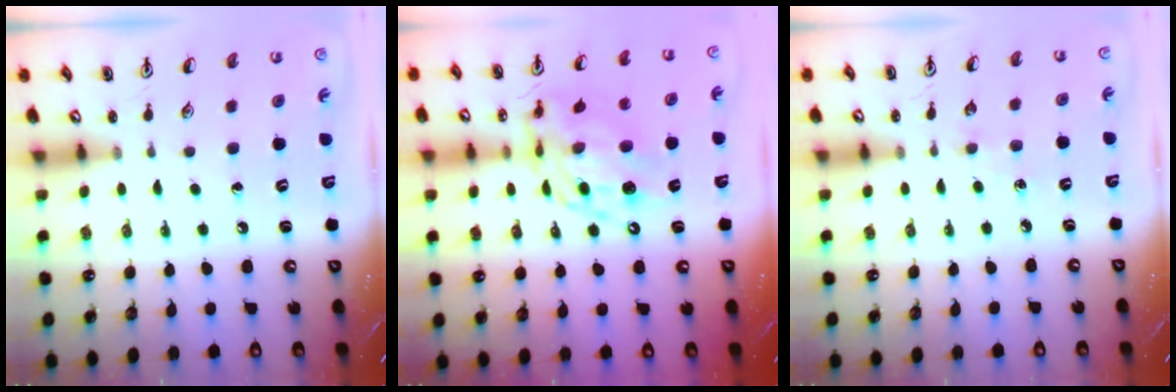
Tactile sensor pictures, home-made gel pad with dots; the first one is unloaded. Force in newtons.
{"total": 13.5, "press": 13.5, "slide": 1.1}
{"total": 2.6, "press": 2.5, "slide": 0.3}